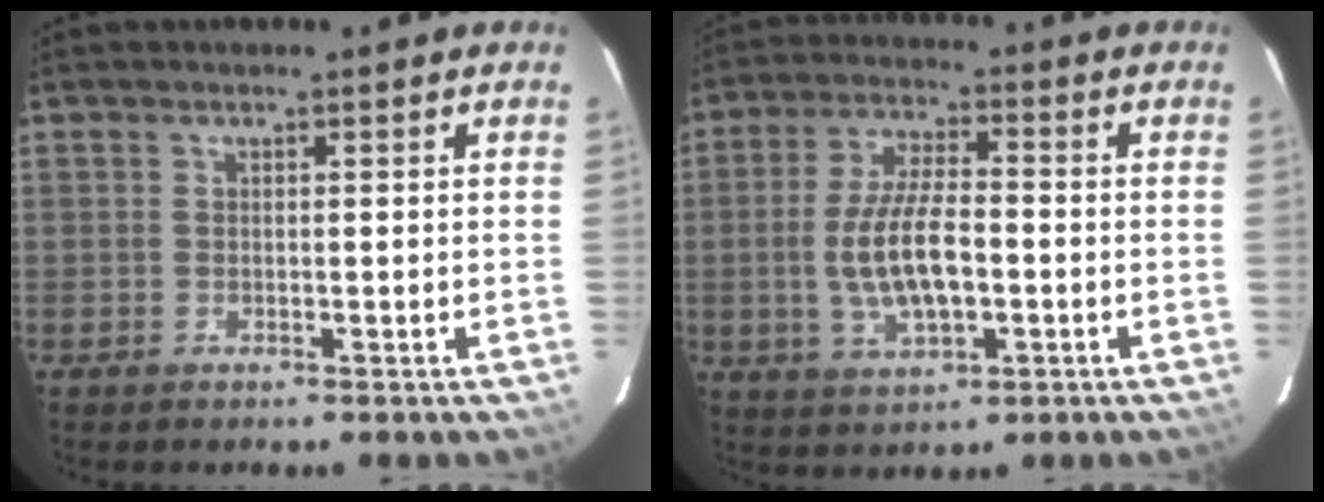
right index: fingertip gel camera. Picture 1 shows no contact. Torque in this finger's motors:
{"motor_torque": [0.80, -0.56, 0.71, 0.17]}